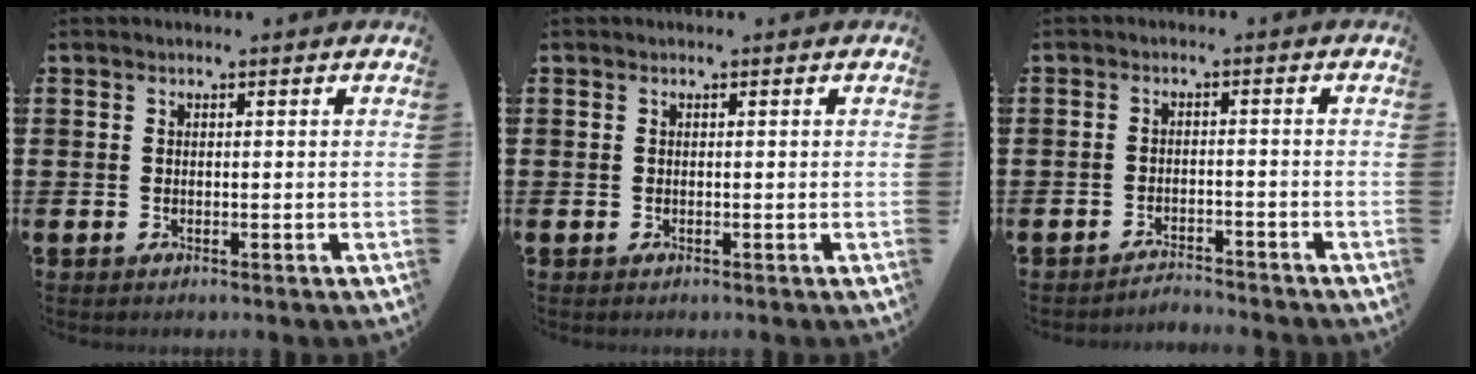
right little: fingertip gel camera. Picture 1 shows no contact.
{"total": 0.0}
{"total": 2.2, "force": [-2.2, -0.1, -0.2], "torque": [-0.002, 0.005, -0.048]}